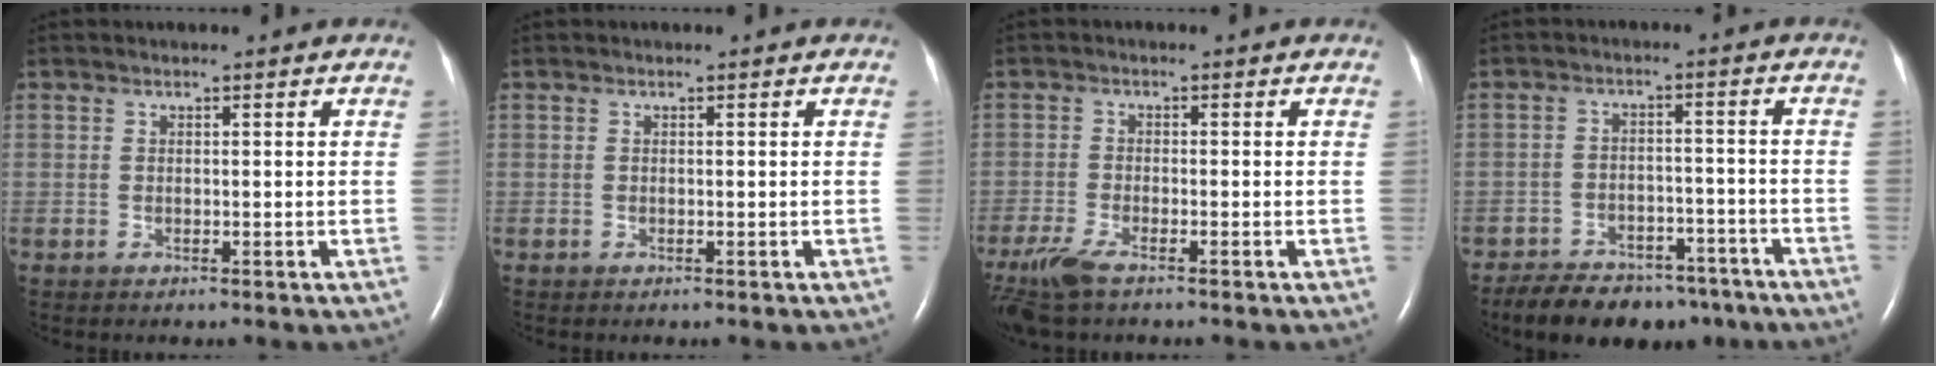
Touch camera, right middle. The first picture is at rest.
{"total": 0.0}
{"total": 6.0, "force": [-4.4, 1.2, 4.0], "torque": [-0.090, -0.018, -0.082]}
{"total": 13.4, "force": [-10.6, 6.6, 4.9], "torque": [-0.078, 0.008, -0.145]}